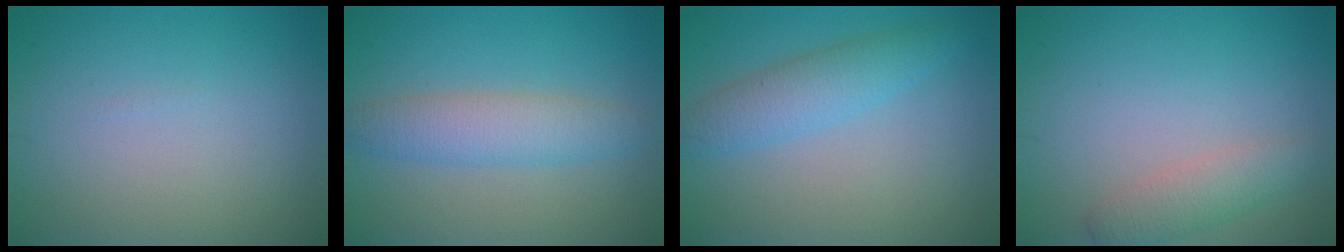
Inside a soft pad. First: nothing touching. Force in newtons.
{"total": 3.9, "press": 3.9, "slide": 0.1}
{"total": 3.3, "press": 3.3, "slide": 0.1}
{"total": 2.6, "press": 2.6, "slide": 0.1}